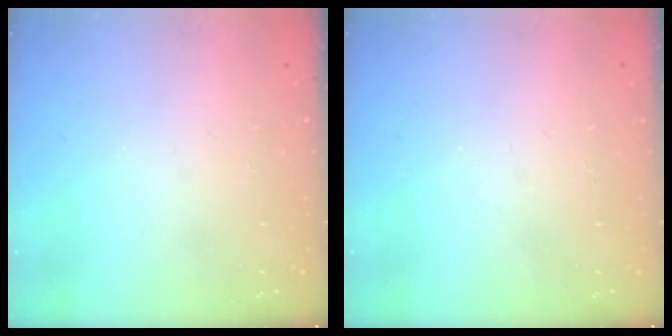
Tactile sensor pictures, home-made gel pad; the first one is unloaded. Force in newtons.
{"total": 0.0}